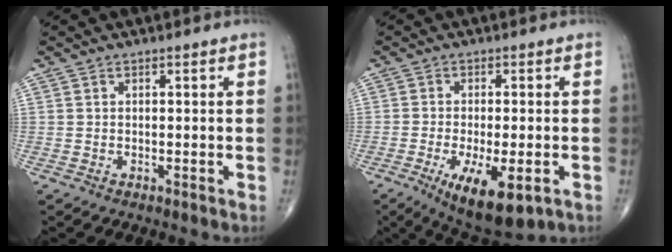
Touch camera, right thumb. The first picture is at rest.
{"total": 11.7, "force": [-4.7, 4.2, 9.9], "torque": [-0.161, -0.013, -0.067]}